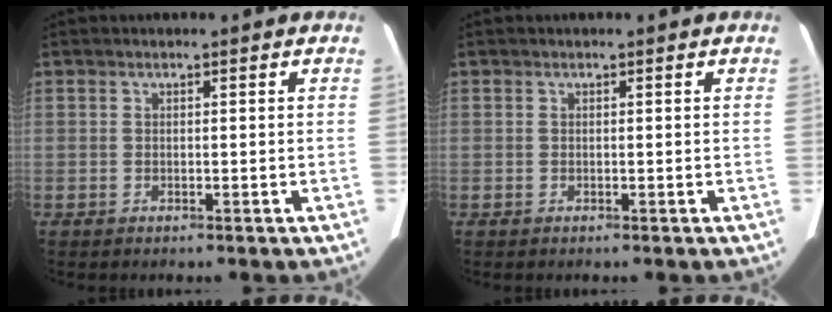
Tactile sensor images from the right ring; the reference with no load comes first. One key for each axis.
{"total": 0.0}